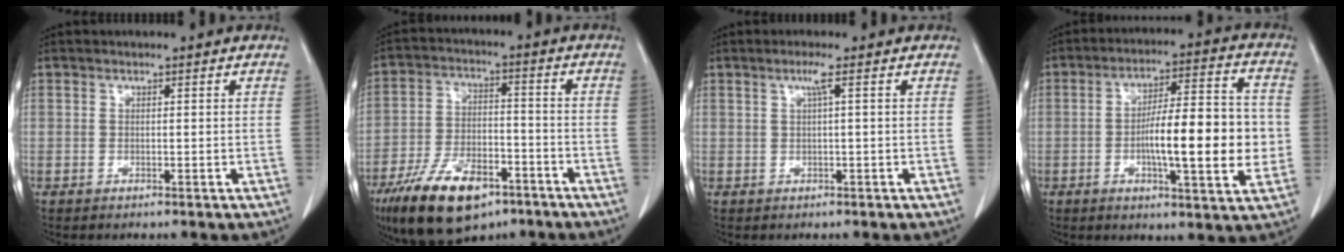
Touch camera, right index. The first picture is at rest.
{"total": 14.7, "force": [-9.4, 6.3, 9.4], "torque": [-0.176, -0.005, -0.159]}
{"total": 1.7, "force": [0.6, -0.4, 1.5], "torque": [-0.032, 0.005, 0.013]}
{"total": 15.1, "force": [-1.9, 2.8, 14.8], "torque": [-0.229, 0.015, -0.028]}